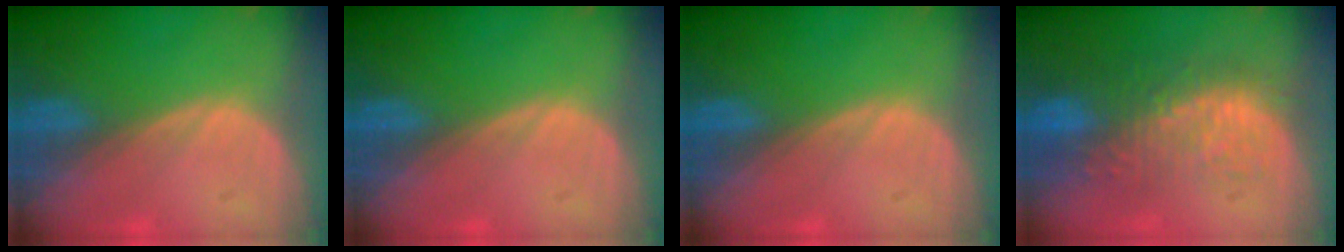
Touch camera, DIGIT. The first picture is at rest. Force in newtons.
{"total": 0.0}
{"total": 0.0}
{"total": 11.0, "press": 9.6, "slide": 5.5}